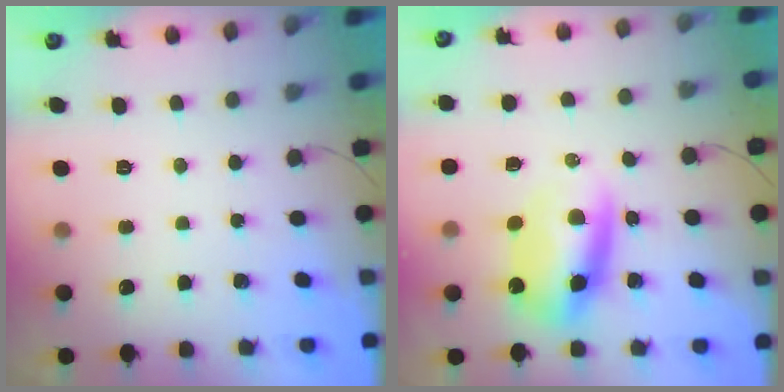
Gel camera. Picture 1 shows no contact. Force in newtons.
{"total": 9.5, "press": 9.1, "slide": 2.5}